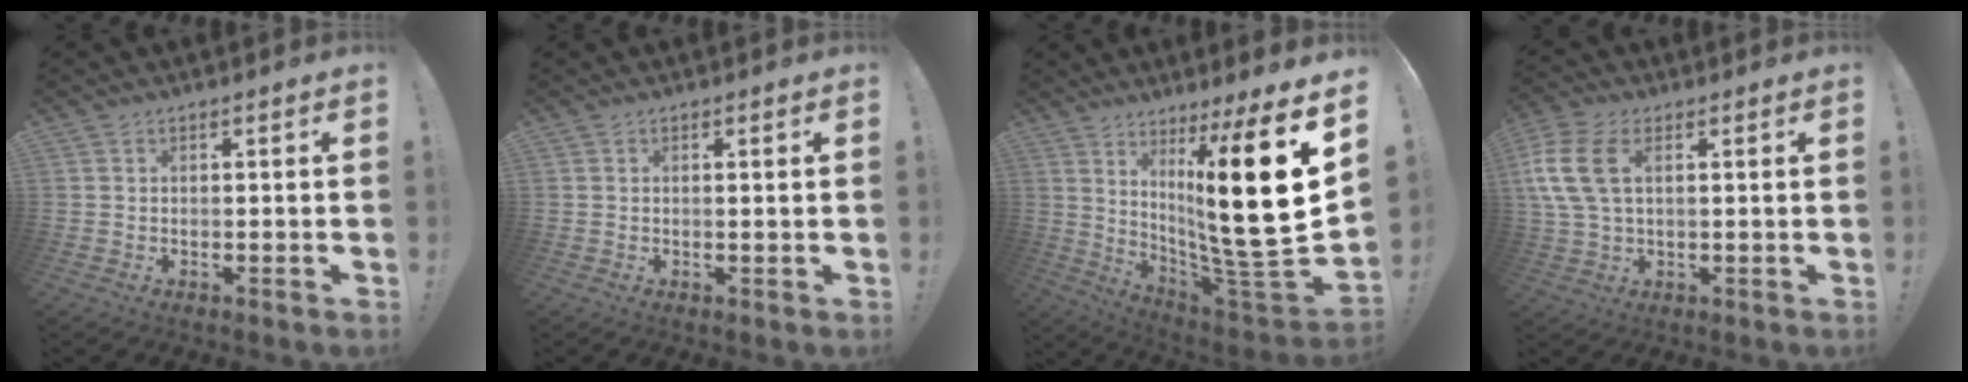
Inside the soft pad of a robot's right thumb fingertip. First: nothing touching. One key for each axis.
{"total": 0.7, "fx": 0.3, "fy": -0.1, "fz": 0.6, "tx": 0.005, "ty": -0.007, "tz": 0.002}
{"total": 24.8, "fx": 5.0, "fy": 3.0, "fz": 24.1, "tx": -0.393, "ty": -0.054, "tz": 0.075}
{"total": 12.1, "fx": 3.4, "fy": 7.0, "fz": 9.3, "tx": -0.196, "ty": -0.002, "tz": 0.065}